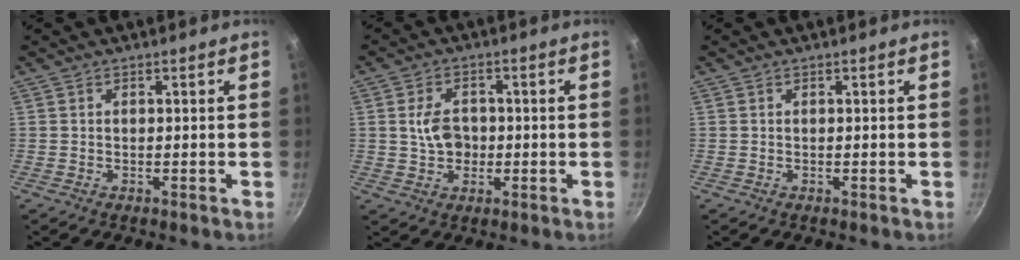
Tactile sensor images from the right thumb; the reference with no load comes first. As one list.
[{"total": 4.5, "force": [0.0, 3.5, 2.9], "torque": [-0.033, 0.006, -0.002]}, {"total": 0.0}]